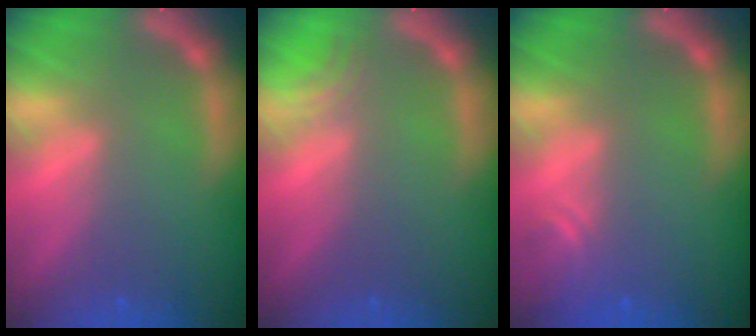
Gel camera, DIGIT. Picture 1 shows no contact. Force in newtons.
{"total": 1.5}
{"total": 1.9}